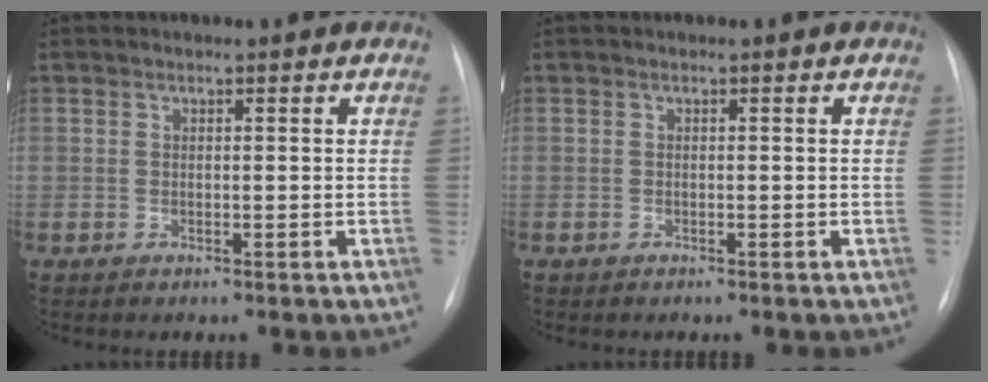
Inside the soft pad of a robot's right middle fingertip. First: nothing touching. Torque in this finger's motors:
{"motor_torque": [0.49, -1.65, -0.26, -0.10]}